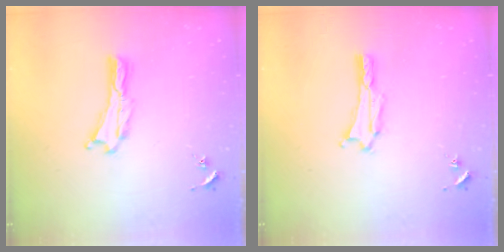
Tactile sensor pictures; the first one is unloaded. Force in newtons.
{"total": 1.6, "press": 1.6, "slide": 0.2}